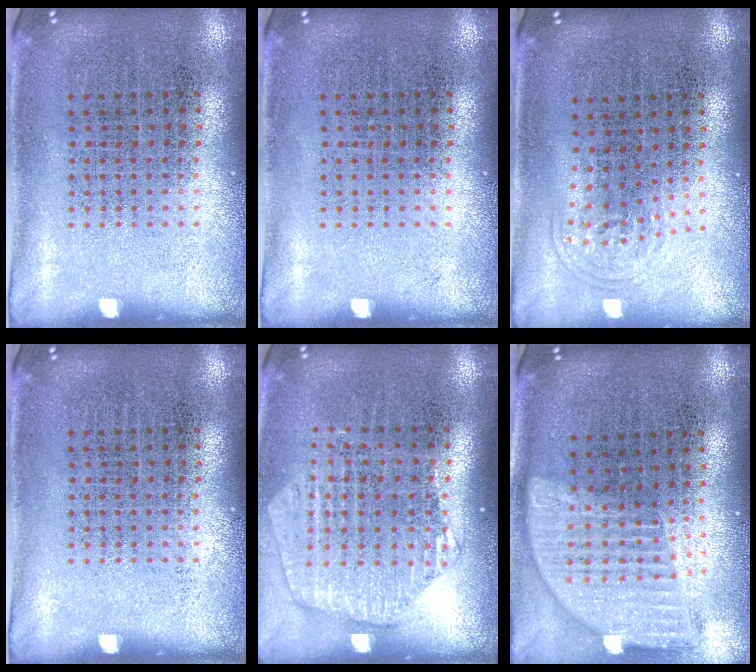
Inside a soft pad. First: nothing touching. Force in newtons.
{"total": 0.0}
{"total": 0.9, "press": 0.7, "slide": 0.6}
{"total": 0.0}
{"total": 1.7, "press": 1.6, "slide": 0.7}
{"total": 1.8, "press": 1.5, "slide": 1.0}